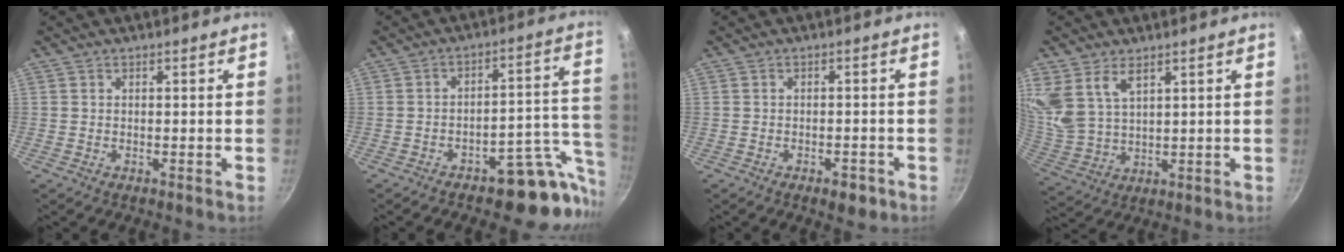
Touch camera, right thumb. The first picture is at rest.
{"total": 14.6, "force": [-9.4, 5.7, 9.7], "torque": [-0.044, 0.107, -0.126]}
{"total": 3.3, "force": [-1.9, 1.5, 2.2], "torque": [-0.022, 0.008, -0.024]}
{"total": 11.7, "force": [5.9, 6.8, 7.5], "torque": [-0.170, -0.014, 0.134]}